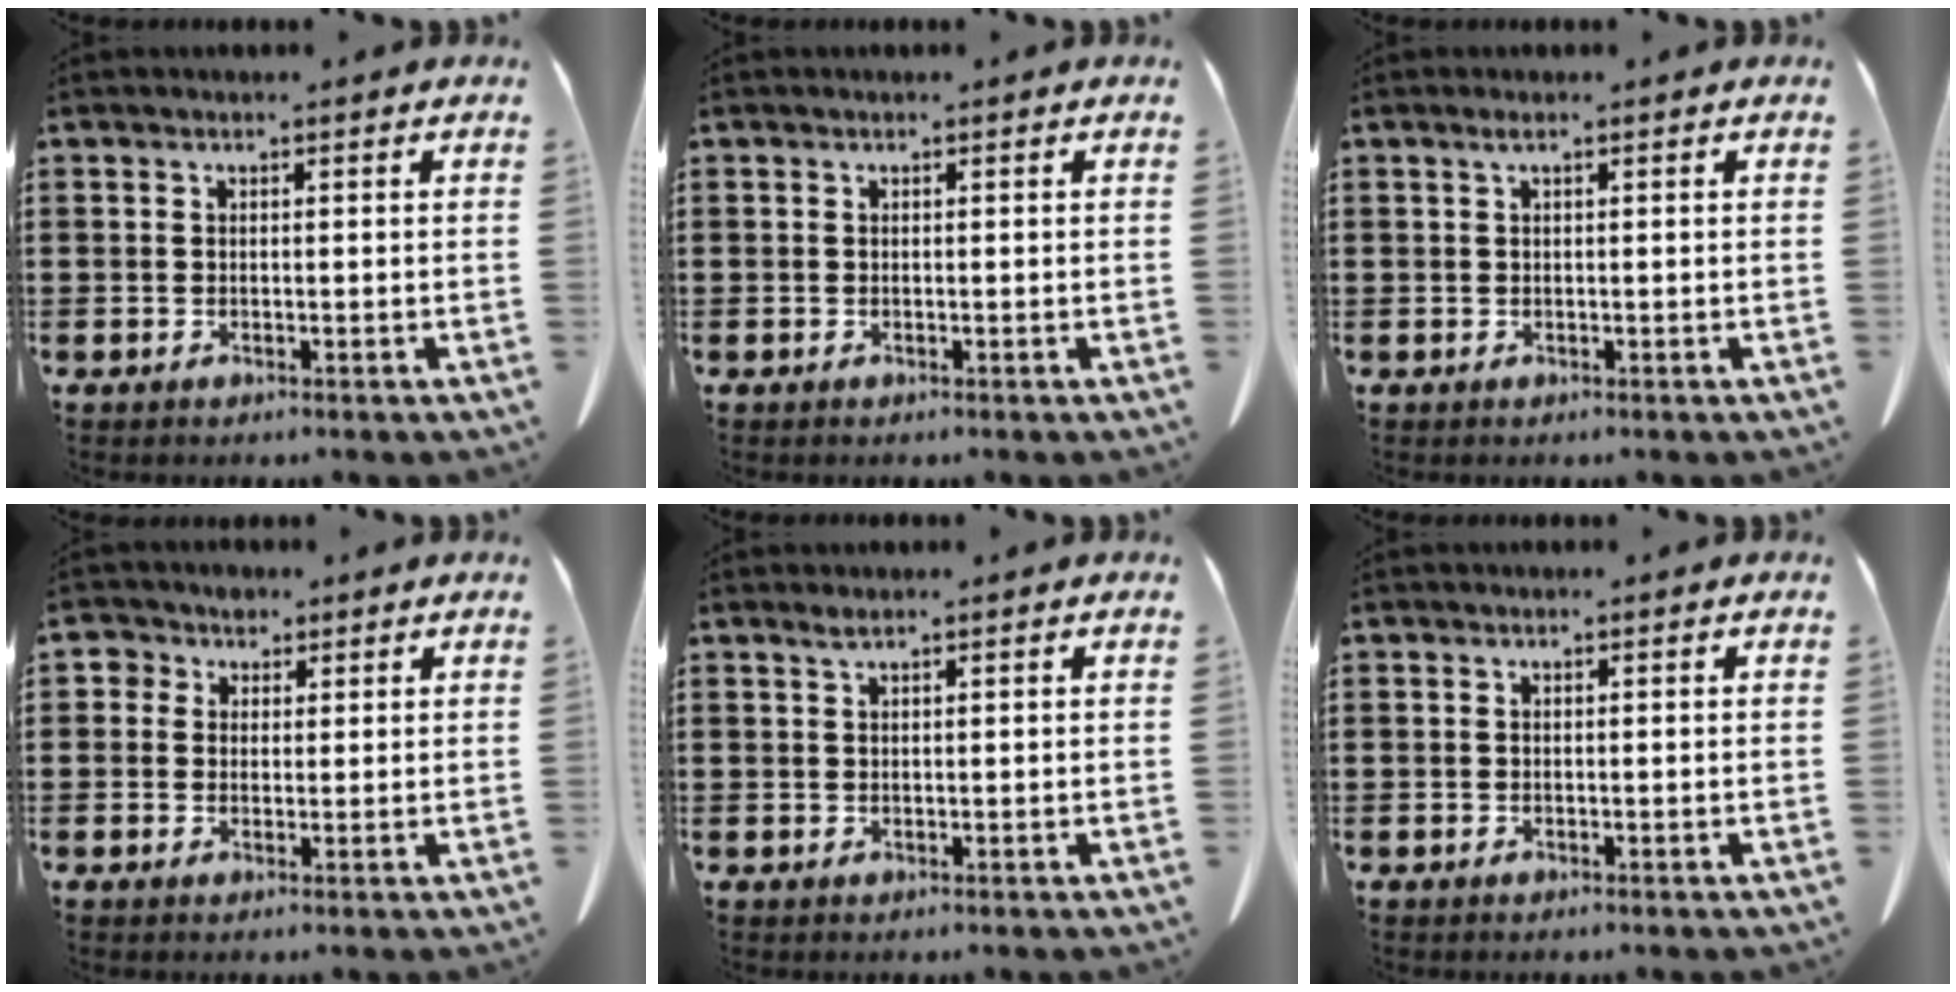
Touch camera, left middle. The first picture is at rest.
{"total": 0.0}
{"total": 0.8, "force": [0.2, 0.1, 0.8], "torque": [-0.014, 0.002, 0.004]}
{"total": 3.1, "force": [1.7, 2.5, 0.8], "torque": [-0.021, 0.009, 0.028]}
{"total": 1.1, "force": [0.7, 0.1, 0.8], "torque": [-0.017, 0.001, 0.013]}
{"total": 0.0}